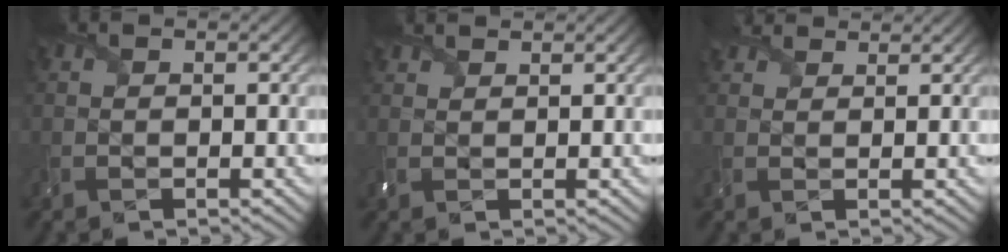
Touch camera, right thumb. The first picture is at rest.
{"total": 1.7, "force": [1.6, 0.4, 0.5], "torque": [-0.022, 0.004, 0.034]}
{"total": 2.5, "force": [2.3, 0.9, 0.6], "torque": [-0.018, 0.003, 0.040]}